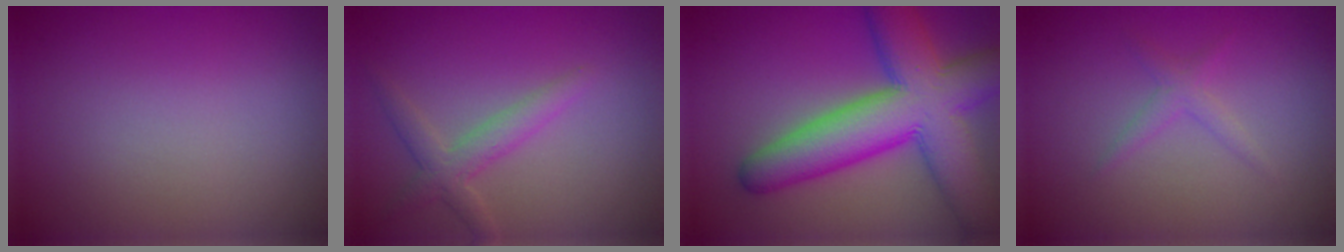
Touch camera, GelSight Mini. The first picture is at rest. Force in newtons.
{"total": 2.5, "press": 2.5, "slide": 0.1}
{"total": 11.2, "press": 11.2, "slide": 0.3}
{"total": 1.3, "press": 1.3, "slide": 0.0}